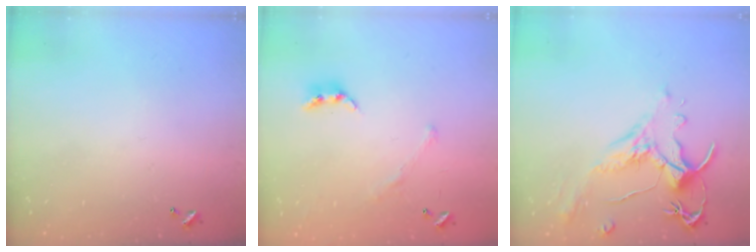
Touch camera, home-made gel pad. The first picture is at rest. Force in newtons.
{"total": 2.9, "press": 2.7, "slide": 1.0}
{"total": 1.5, "press": 1.0, "slide": 1.1}